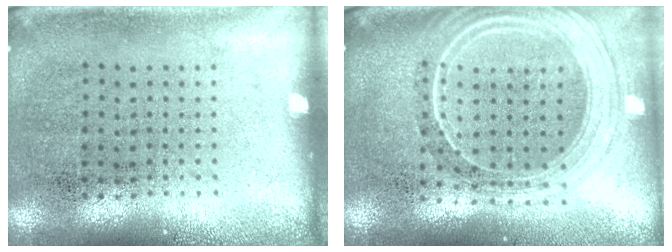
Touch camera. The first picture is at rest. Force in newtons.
{"total": 2.4, "press": 2.0, "slide": 1.2}